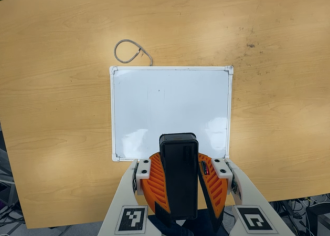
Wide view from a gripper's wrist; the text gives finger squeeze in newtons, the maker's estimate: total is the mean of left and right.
{"total": 11.3, "left": 11.1, "right": 11.5}